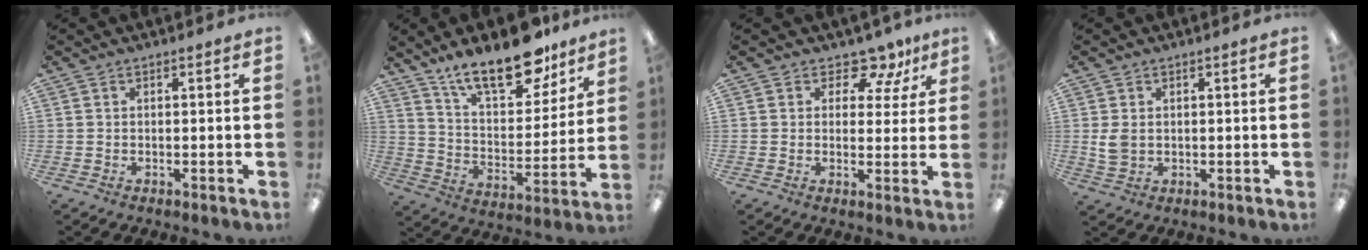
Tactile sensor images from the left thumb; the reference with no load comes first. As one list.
[{"total": 19.1, "force": [14.2, 7.7, 10.2], "torque": [-0.163, -0.084, 0.244]}, {"total": 7.6, "force": [5.3, 4.4, 3.3], "torque": [-0.040, -0.035, 0.093]}, {"total": 3.6, "force": [0.5, 2.5, 2.5], "torque": [-0.047, 0.000, 0.006]}]